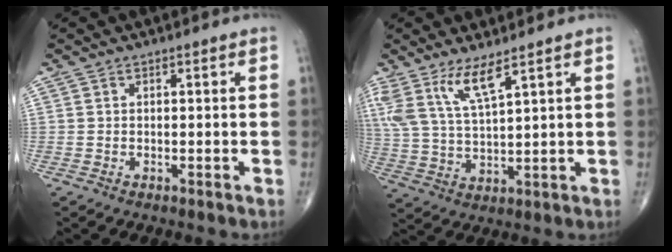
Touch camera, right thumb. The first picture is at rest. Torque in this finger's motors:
{"motor_torque": [-0.04, 0.28, 0.56, 0.59, 0.14]}